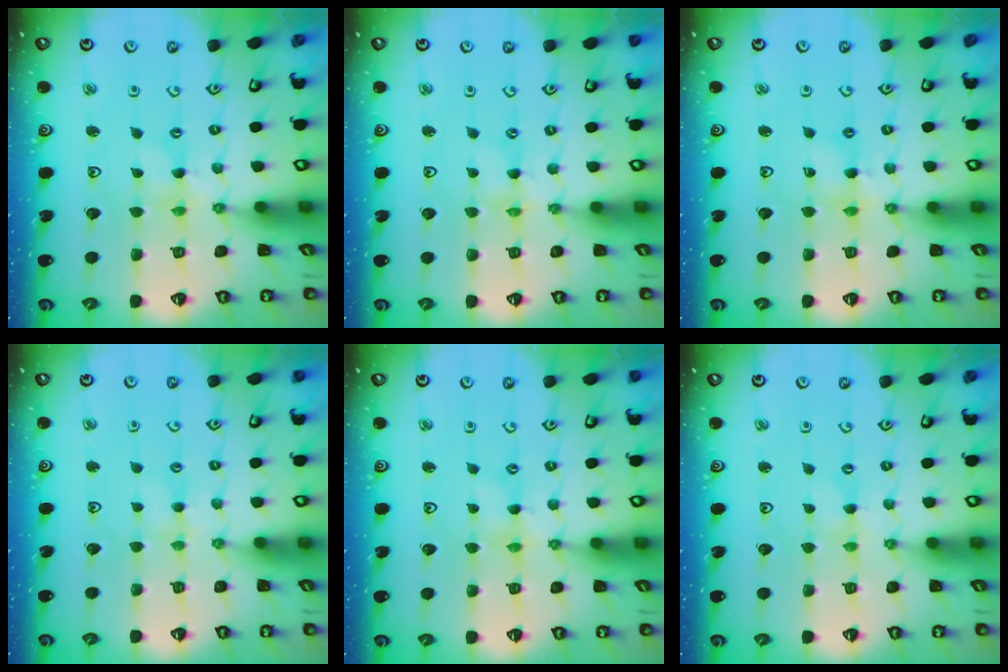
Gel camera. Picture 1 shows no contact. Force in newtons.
{"total": 0.0}
{"total": 2.6, "press": 2.6, "slide": 0.4}
{"total": 1.8, "press": 1.8, "slide": 0.3}
{"total": 1.4, "press": 1.4, "slide": 0.2}
{"total": 0.0}